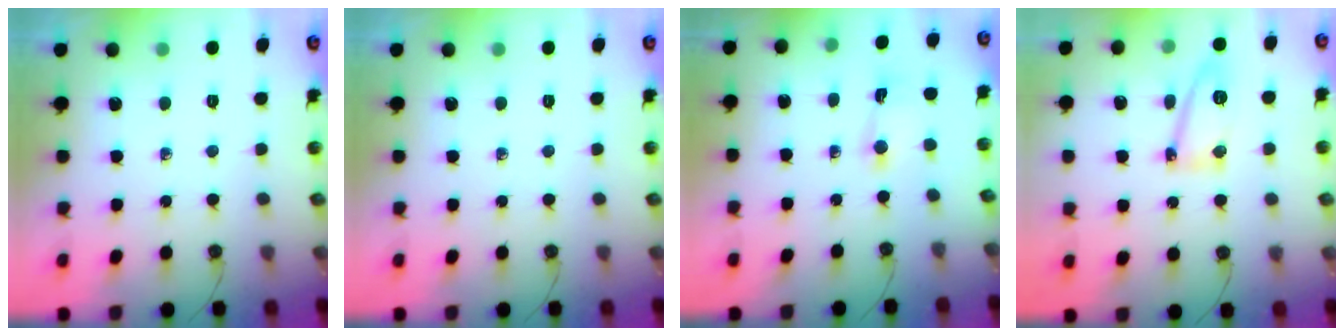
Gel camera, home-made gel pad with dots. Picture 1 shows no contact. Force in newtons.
{"total": 0.0}
{"total": 1.6, "press": 1.6, "slide": 0.2}
{"total": 9.8, "press": 9.7, "slide": 1.2}